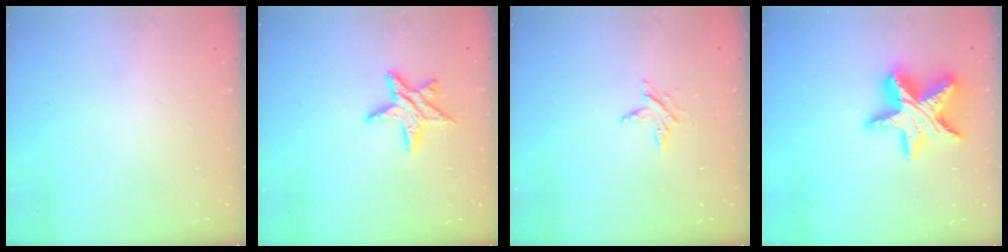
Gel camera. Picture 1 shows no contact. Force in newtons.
{"total": 10.0, "press": 10.0, "slide": 0.3}
{"total": 3.8, "press": 3.8, "slide": 0.5}
{"total": 17.0, "press": 16.9, "slide": 1.2}